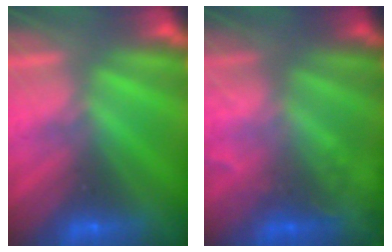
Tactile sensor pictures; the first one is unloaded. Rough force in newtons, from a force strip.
{"total": 2.2}